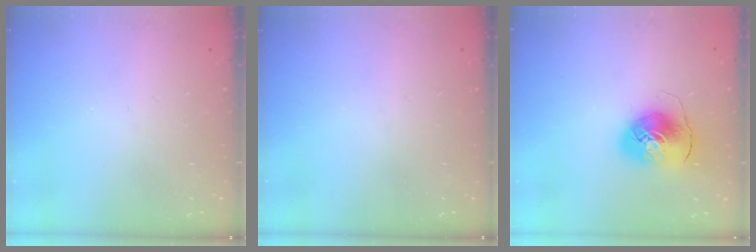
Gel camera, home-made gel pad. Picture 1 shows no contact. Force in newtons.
{"total": 0.0}
{"total": 9.3, "press": 9.2, "slide": 1.0}